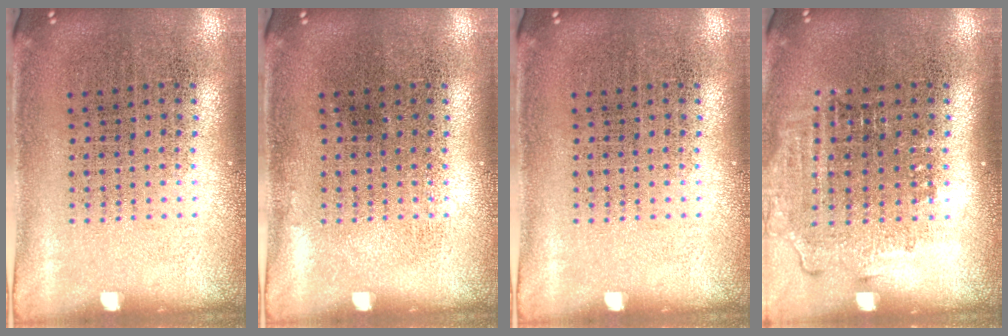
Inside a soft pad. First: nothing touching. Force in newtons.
{"total": 0.0}
{"total": 0.0}
{"total": 1.3, "press": 1.1, "slide": 0.6}